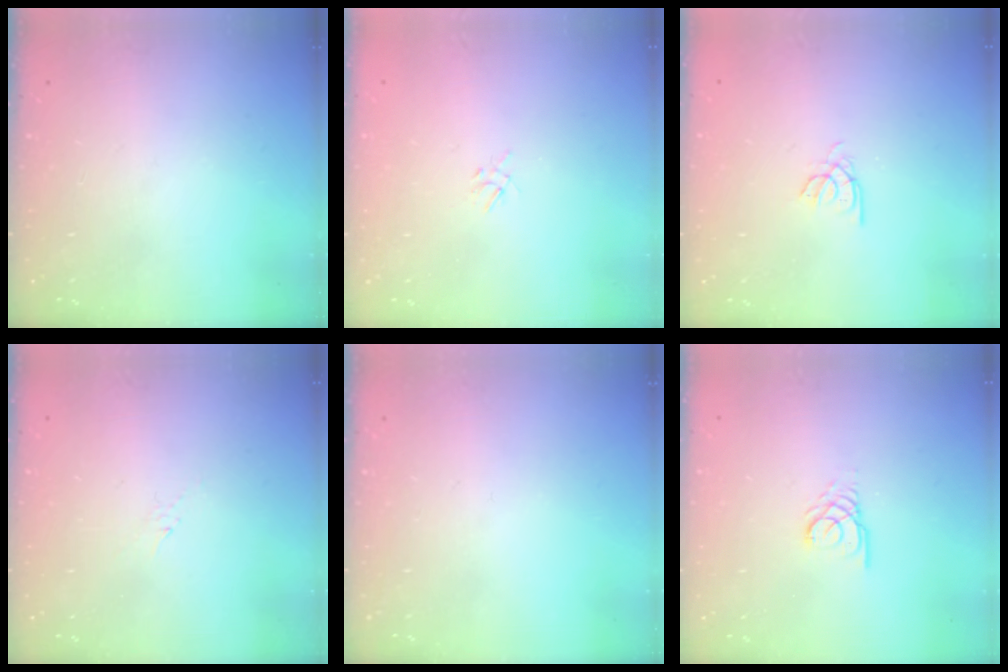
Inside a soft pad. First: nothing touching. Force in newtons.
{"total": 2.0, "press": 2.0, "slide": 0.4}
{"total": 2.0, "press": 1.9, "slide": 0.4}
{"total": 2.8, "press": 2.7, "slide": 0.6}
{"total": 0.0}
{"total": 2.4, "press": 2.4, "slide": 0.1}